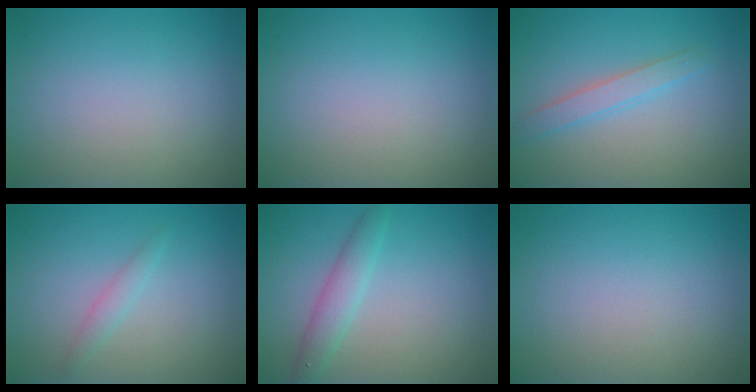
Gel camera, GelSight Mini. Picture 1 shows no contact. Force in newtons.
{"total": 0.0}
{"total": 2.0, "press": 2.0, "slide": 0.2}
{"total": 1.2, "press": 1.2, "slide": 0.0}
{"total": 2.5, "press": 2.5, "slide": 0.2}
{"total": 0.0}